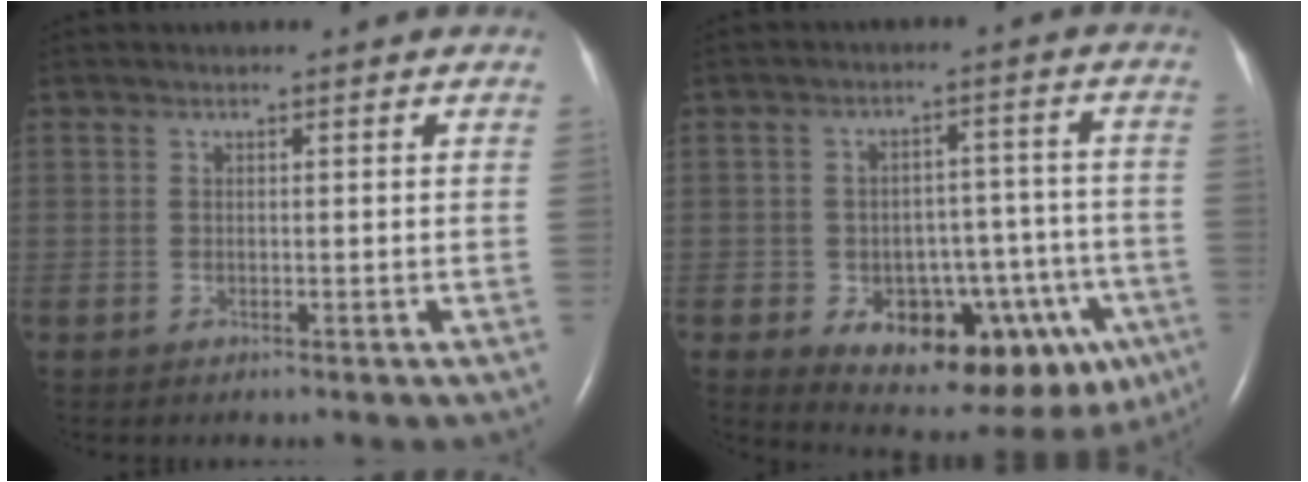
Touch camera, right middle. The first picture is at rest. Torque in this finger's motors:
{"motor_torque": [1.45, -0.69, 0.43, 0.12]}